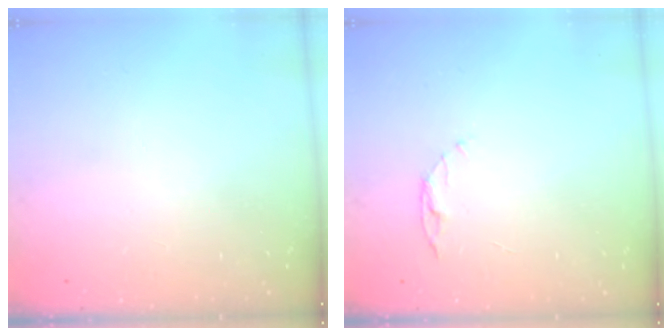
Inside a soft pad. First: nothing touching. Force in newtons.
{"total": 3.9, "press": 3.9, "slide": 0.4}